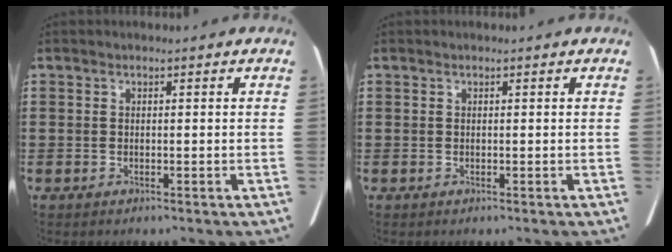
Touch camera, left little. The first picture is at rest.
{"total": 0.0}